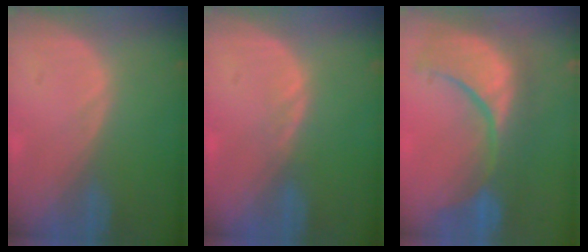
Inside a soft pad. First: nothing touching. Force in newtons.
{"total": 1.1, "press": 1.0, "slide": 0.2}
{"total": 11.9, "press": 10.8, "slide": 4.8}